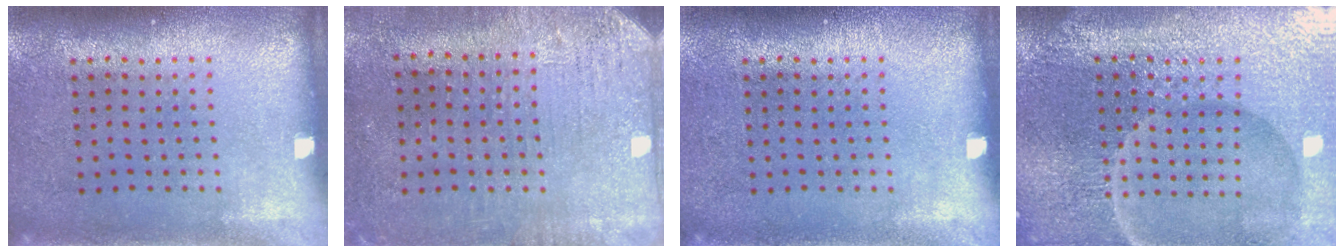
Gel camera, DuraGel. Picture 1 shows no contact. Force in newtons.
{"total": 3.1, "press": 2.6, "slide": 1.7}
{"total": 0.0}
{"total": 6.6, "press": 5.9, "slide": 3.0}